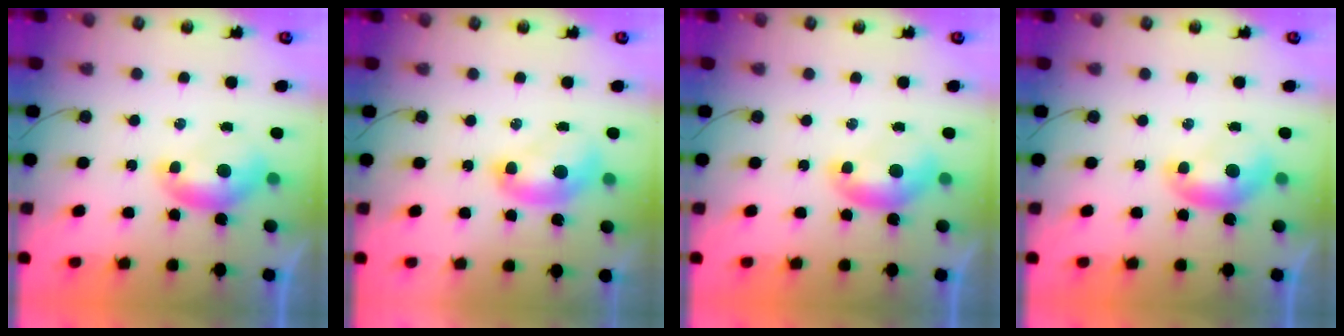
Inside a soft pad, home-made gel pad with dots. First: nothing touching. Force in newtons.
{"total": 2.0, "press": 2.0, "slide": 0.2}
{"total": 0.0}
{"total": 0.0}